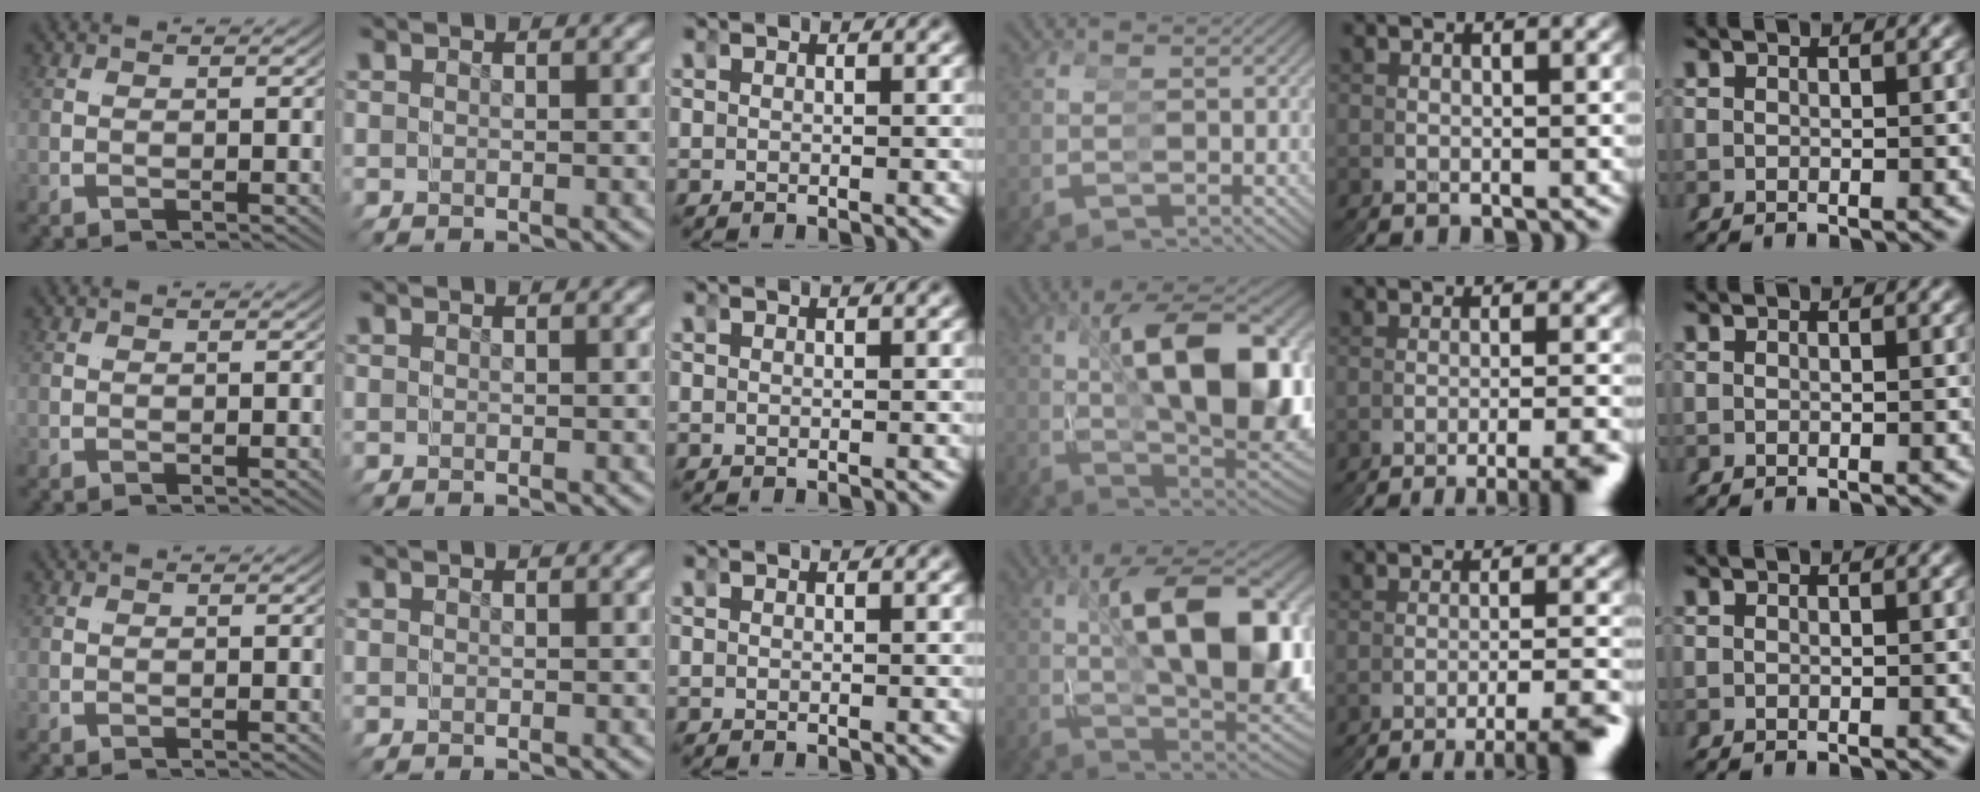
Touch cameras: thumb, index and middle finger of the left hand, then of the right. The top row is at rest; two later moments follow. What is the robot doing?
{"motion": "grasp_and_lifting", "object": "toy banana"}